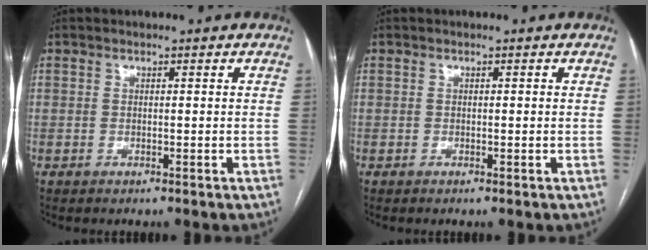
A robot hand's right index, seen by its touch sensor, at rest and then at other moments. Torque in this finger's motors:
{"motor_torque": [-0.12, -0.11, -0.02, -0.02]}